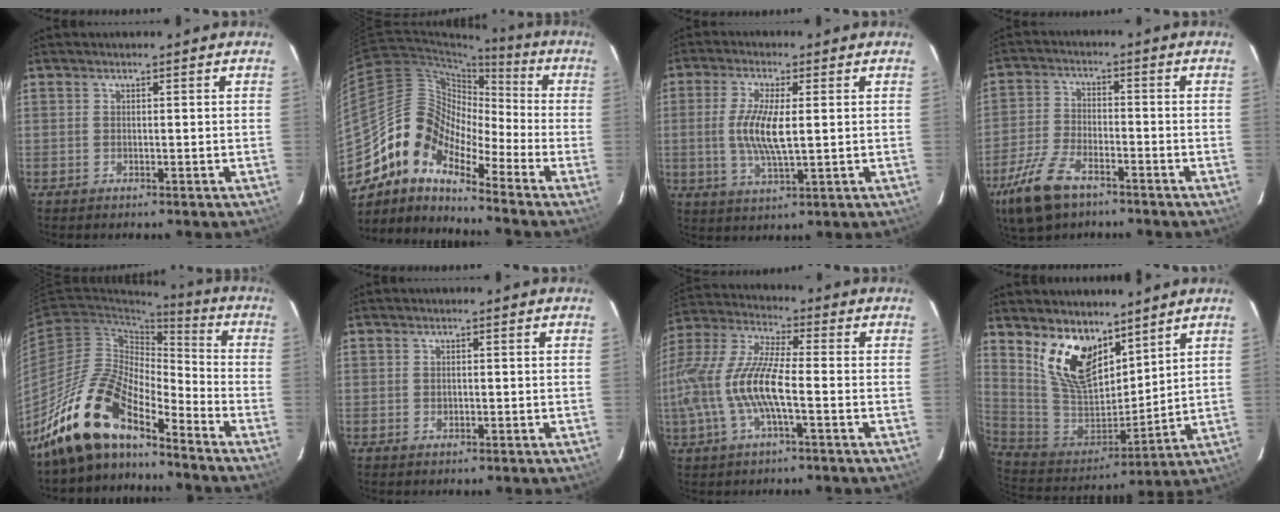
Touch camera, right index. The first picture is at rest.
{"total": 11.7, "force": [-8.4, 5.8, 5.8], "torque": [-0.095, 0.018, -0.187]}
{"total": 8.5, "force": [0.3, 2.3, 8.2], "torque": [-0.165, -0.004, 0.006]}
{"total": 11.7, "force": [-7.8, 5.3, 6.9], "torque": [-0.171, -0.016, -0.153]}
{"total": 16.0, "force": [-13.1, 4.7, 7.7], "torque": [-0.147, 0.004, -0.257]}
{"total": 0.7, "force": [-0.1, 0.7, 0.3], "torque": [-0.004, 0.000, 0.000]}
{"total": 16.0, "force": [-3.1, 4.1, 15.2], "torque": [-0.307, -0.002, -0.061]}
{"total": 16.2, "force": [10.4, 8.3, 9.3], "torque": [-0.184, 0.003, 0.211]}